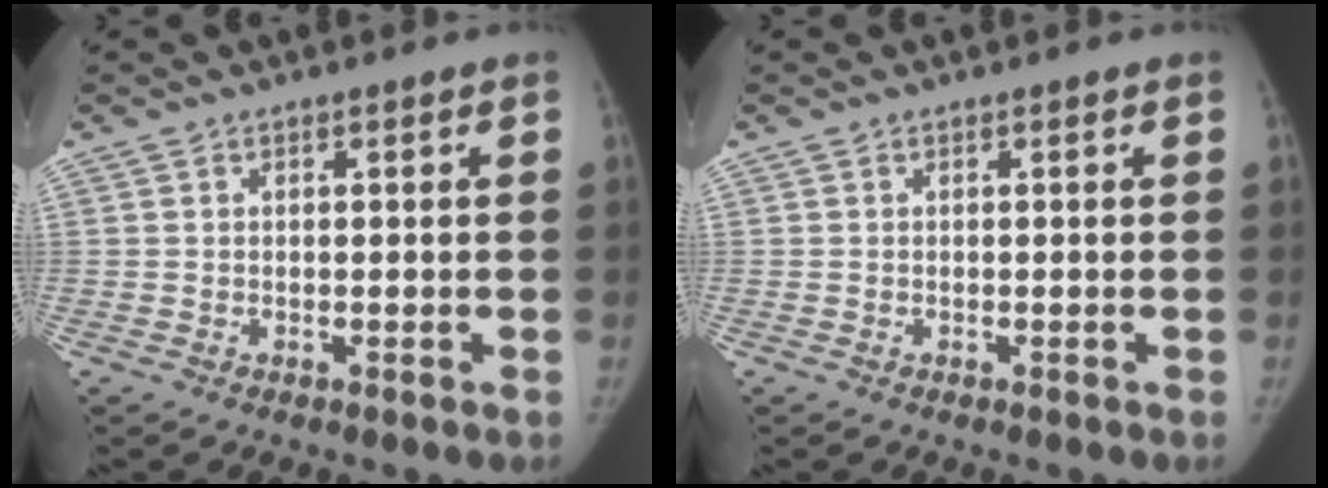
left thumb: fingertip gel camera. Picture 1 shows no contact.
{"total": 0.0}